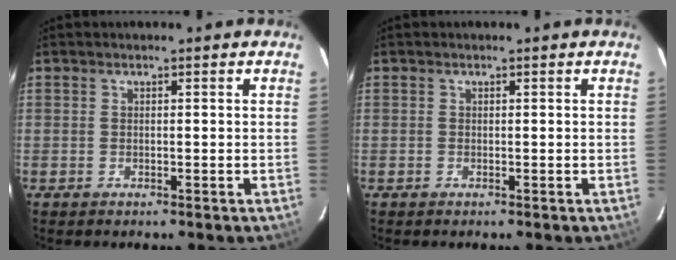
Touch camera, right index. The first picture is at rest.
{"total": 0.0}